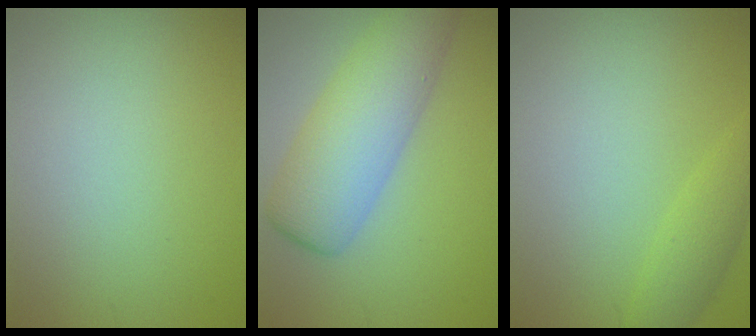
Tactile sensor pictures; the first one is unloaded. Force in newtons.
{"total": 6.3, "press": 6.3, "slide": 0.2}
{"total": 2.1, "press": 2.1, "slide": 0.2}